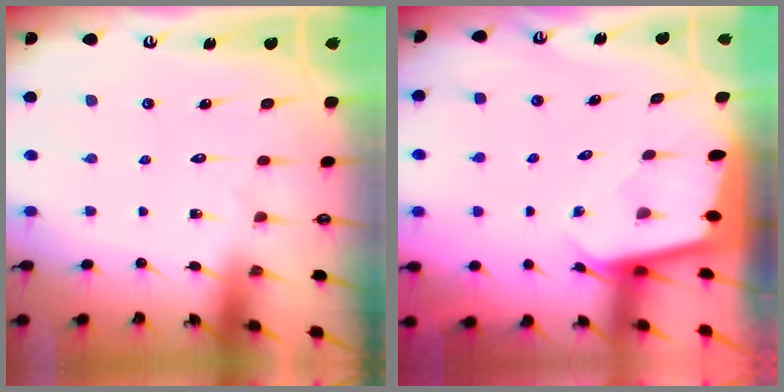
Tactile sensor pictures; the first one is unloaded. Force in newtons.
{"total": 2.1, "press": 2.1, "slide": 0.1}